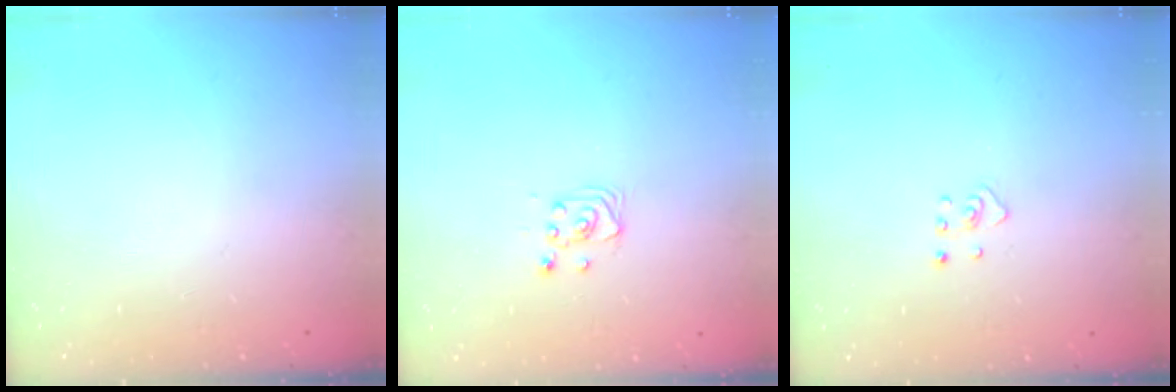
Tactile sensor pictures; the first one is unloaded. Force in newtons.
{"total": 2.9, "press": 2.9, "slide": 0.4}
{"total": 2.4, "press": 2.3, "slide": 0.4}